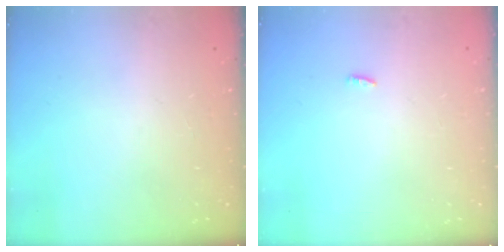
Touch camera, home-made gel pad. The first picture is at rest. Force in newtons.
{"total": 6.6, "press": 2.7, "slide": 6.1}